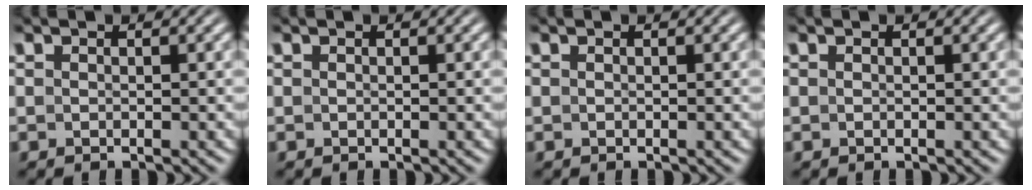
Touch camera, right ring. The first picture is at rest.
{"total": 0.0}
{"total": 0.0}
{"total": 0.0}